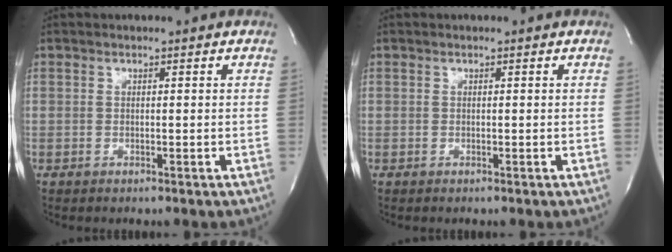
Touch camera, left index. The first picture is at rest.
{"total": 0.0}